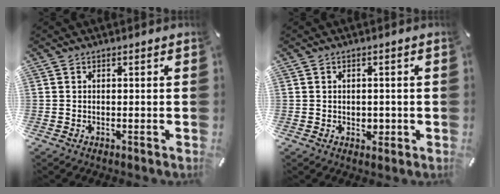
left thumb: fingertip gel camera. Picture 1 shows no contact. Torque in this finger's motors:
{"motor_torque": [-0.09, -0.07, 0.04, -0.10, 0.00]}